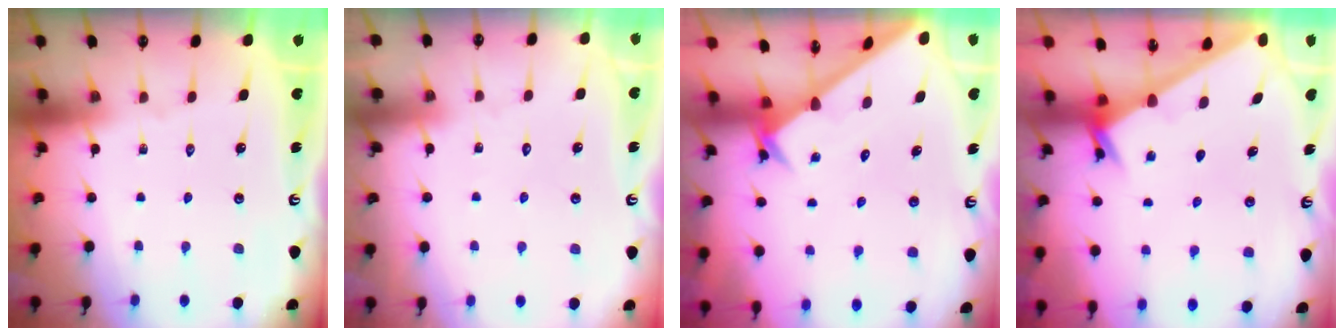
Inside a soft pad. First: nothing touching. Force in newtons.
{"total": 4.0, "press": 4.0, "slide": 0.4}
{"total": 2.4, "press": 2.4, "slide": 0.2}
{"total": 2.4, "press": 2.4, "slide": 0.2}